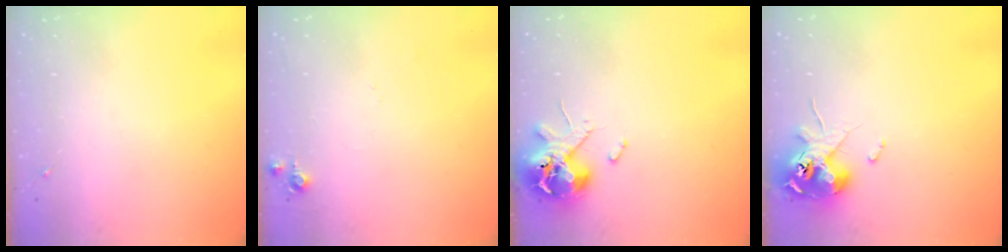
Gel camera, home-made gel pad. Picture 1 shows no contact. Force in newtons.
{"total": 4.2, "press": 4.2, "slide": 0.6}
{"total": 10.7, "press": 10.6, "slide": 1.4}
{"total": 11.9, "press": 11.8, "slide": 1.2}